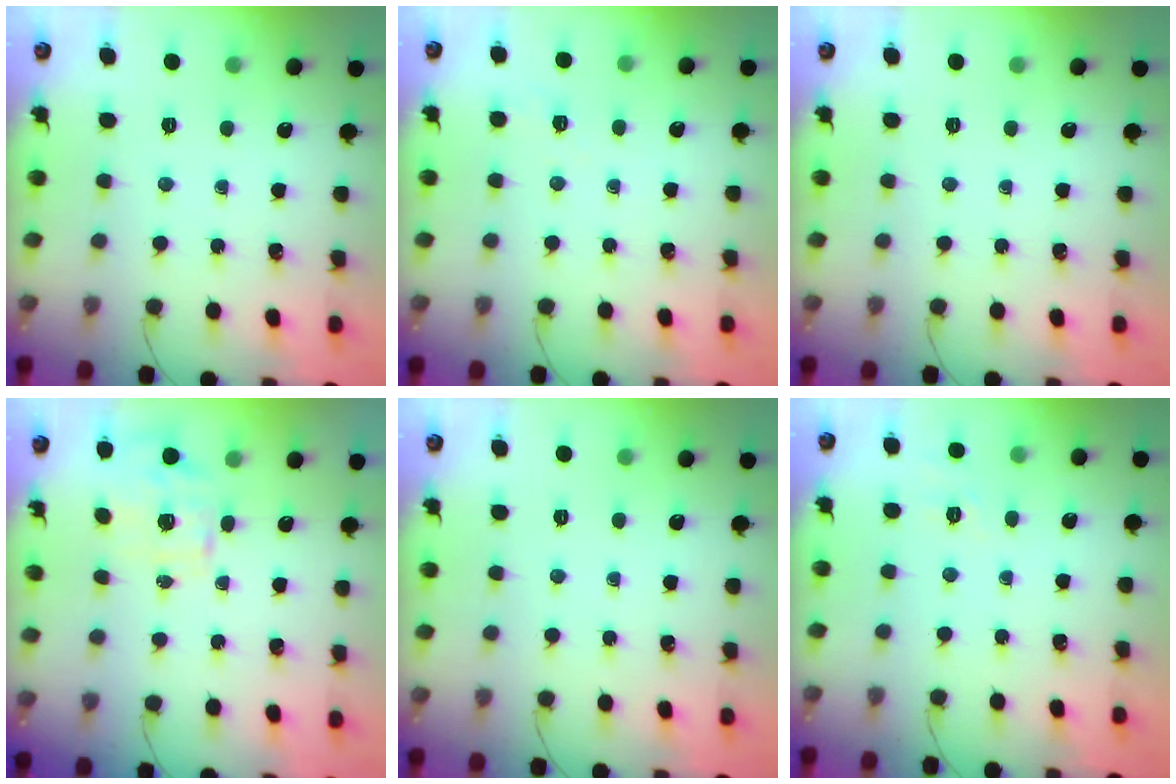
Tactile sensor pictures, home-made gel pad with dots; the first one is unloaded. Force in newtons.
{"total": 4.4, "press": 4.2, "slide": 1.1}
{"total": 0.0}
{"total": 1.9, "press": 1.9, "slide": 0.5}
{"total": 0.0}
{"total": 1.5, "press": 0.1, "slide": 1.5}